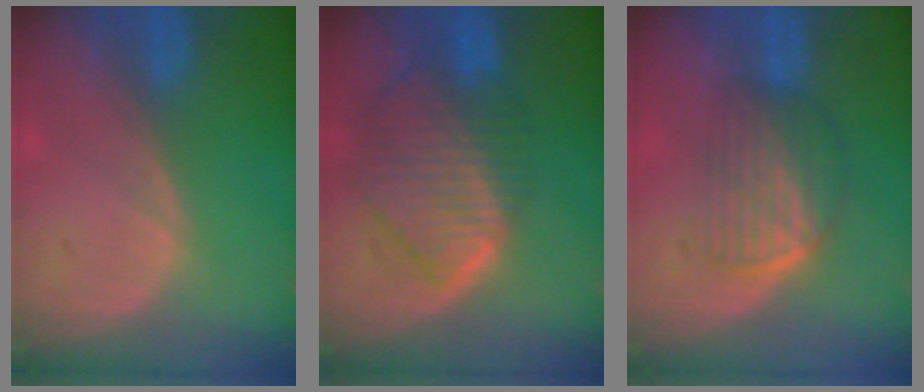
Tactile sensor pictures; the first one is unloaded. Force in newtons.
{"total": 10.1, "press": 8.8, "slide": 5.1}
{"total": 7.0, "press": 5.9, "slide": 3.7}